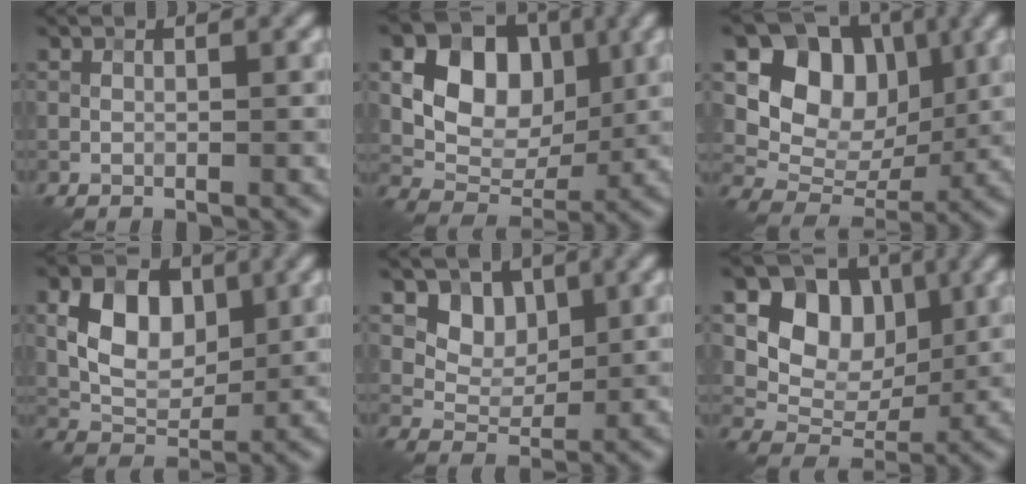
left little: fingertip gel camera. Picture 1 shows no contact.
{"total": 8.8, "force": [1.9, 6.5, 5.6], "torque": [-0.090, 0.002, 0.023]}
{"total": 8.6, "force": [2.6, 6.7, 4.6], "torque": [-0.056, -0.012, 0.037]}
{"total": 6.2, "force": [1.4, 4.1, 4.4], "torque": [-0.077, 0.000, 0.024]}
{"total": 3.8, "force": [1.8, 2.9, 1.7], "torque": [-0.033, -0.018, 0.041]}
{"total": 7.3, "force": [2.2, 5.7, 4.0], "torque": [-0.045, -0.007, 0.027]}